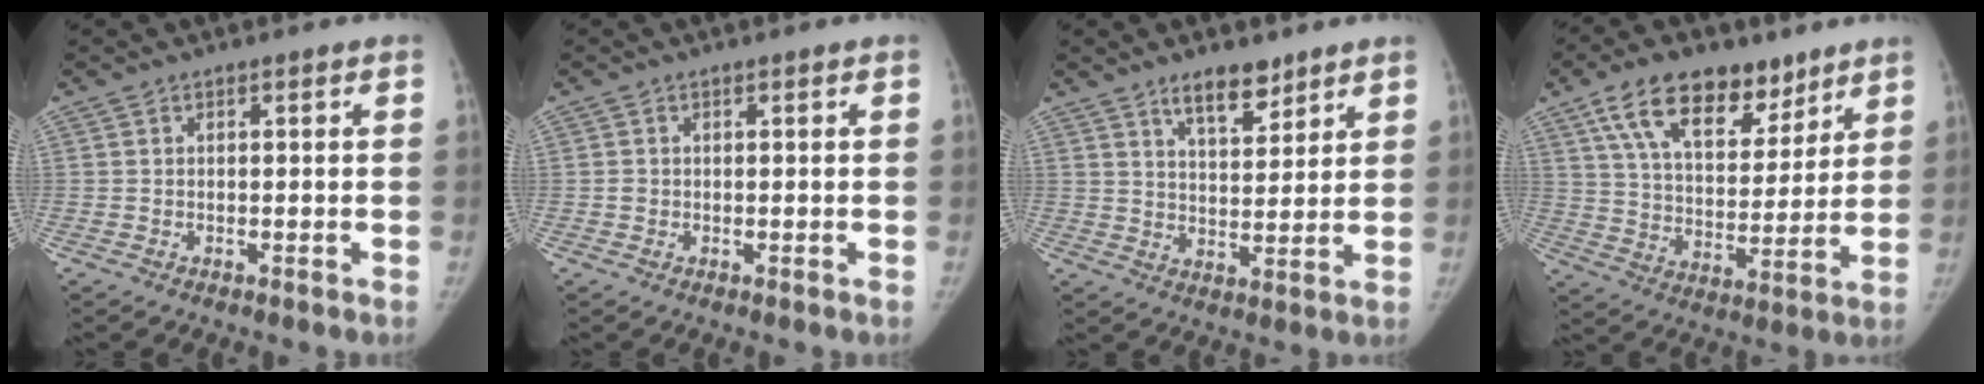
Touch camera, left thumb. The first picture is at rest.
{"total": 0.9, "force": [0.0, 0.9, 0.3], "torque": [-0.001, 0.001, 0.001]}
{"total": 7.6, "force": [5.5, 3.1, 4.1], "torque": [-0.040, -0.040, 0.093]}
{"total": 17.9, "force": [10.9, 9.7, 10.4], "torque": [-0.133, -0.037, 0.188]}